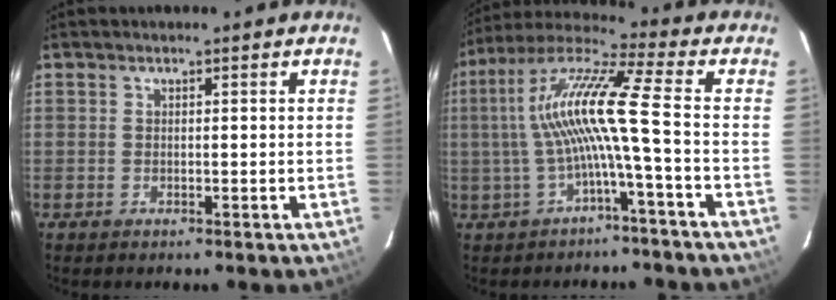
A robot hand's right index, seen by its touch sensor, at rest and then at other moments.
{"total": 12.2, "force": [-1.6, -0.7, 12.1], "torque": [-0.235, 0.014, -0.027]}